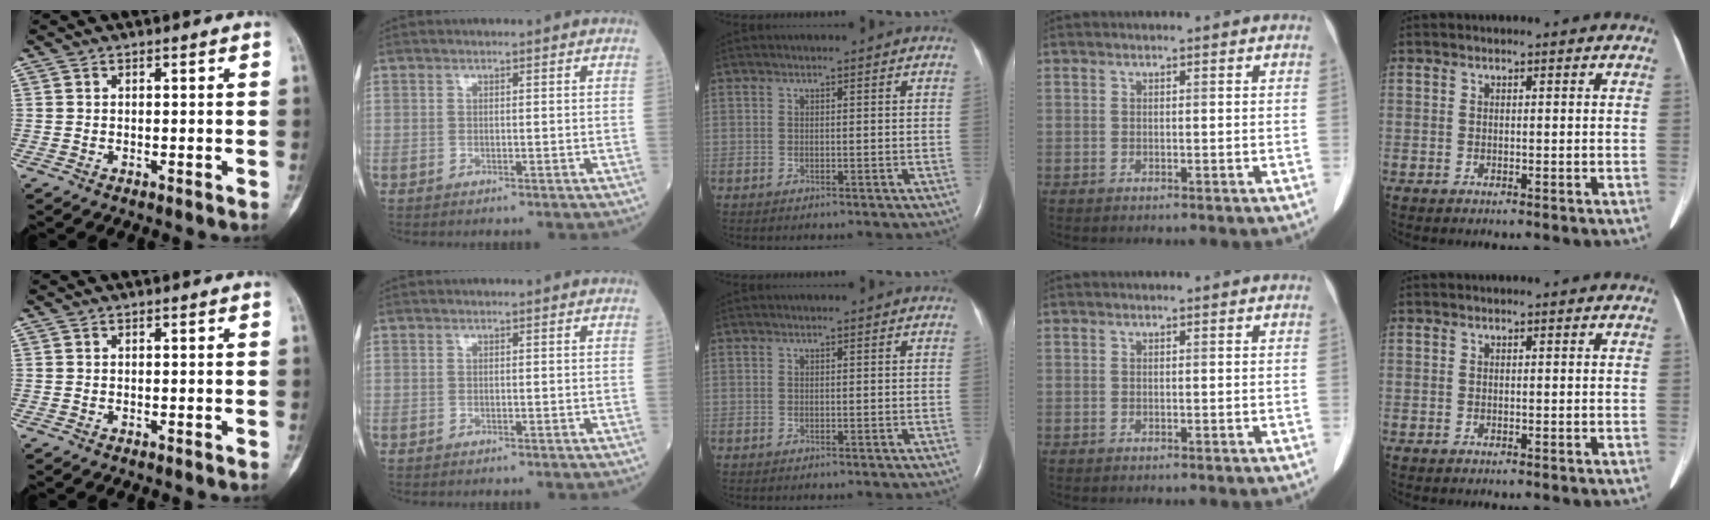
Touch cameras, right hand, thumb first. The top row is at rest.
{}